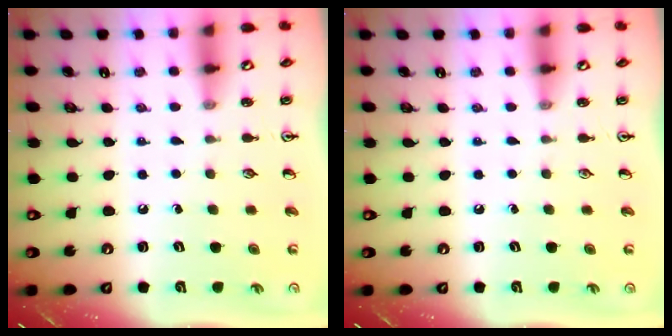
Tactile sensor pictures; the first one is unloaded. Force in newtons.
{"total": 0.0}